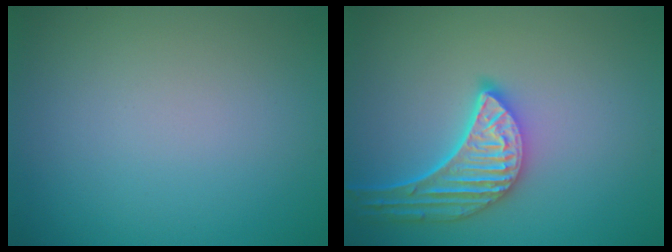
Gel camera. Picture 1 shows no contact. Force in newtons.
{"total": 5.3, "press": 4.4, "slide": 3.0}